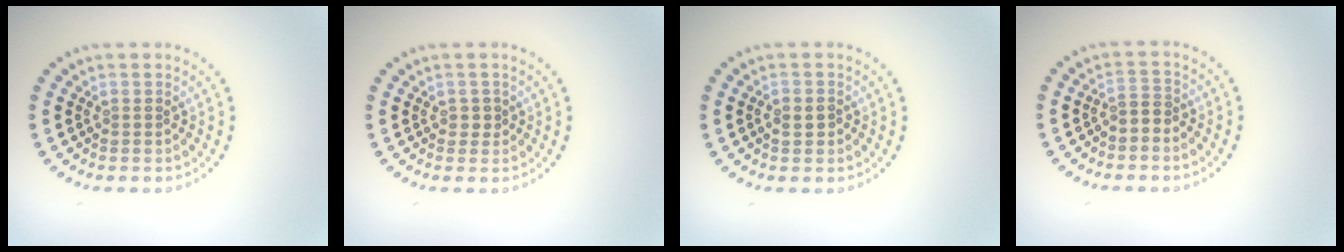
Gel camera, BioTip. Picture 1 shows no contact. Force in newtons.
{"total": 0.9, "press": 0.8, "slide": 0.3}
{"total": 1.5, "press": 1.5, "slide": 0.4}
{"total": 1.6, "press": 1.3, "slide": 0.9}